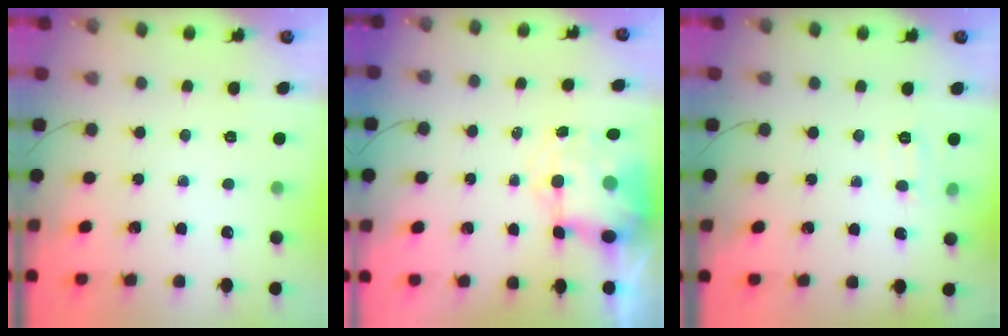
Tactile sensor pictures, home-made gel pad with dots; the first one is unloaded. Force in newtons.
{"total": 8.3, "press": 8.0, "slide": 2.1}
{"total": 6.0, "press": 5.8, "slide": 1.4}